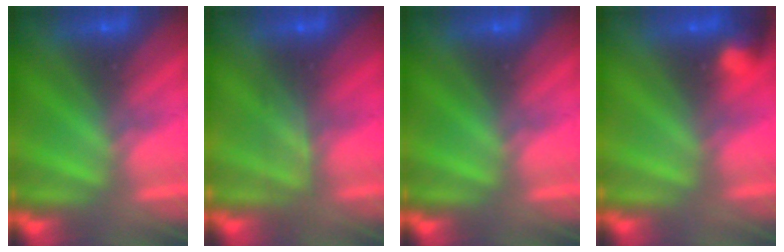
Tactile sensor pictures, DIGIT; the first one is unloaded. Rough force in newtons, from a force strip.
{"total": 2.4}
{"total": 0.0}
{"total": 2.9}